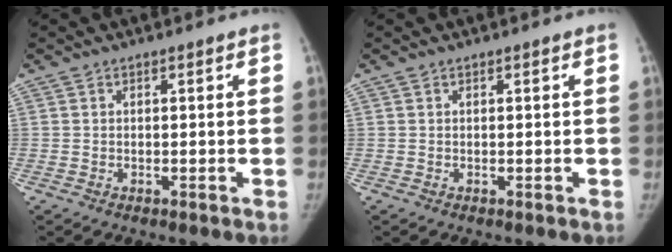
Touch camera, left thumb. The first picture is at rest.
{"total": 0.0}